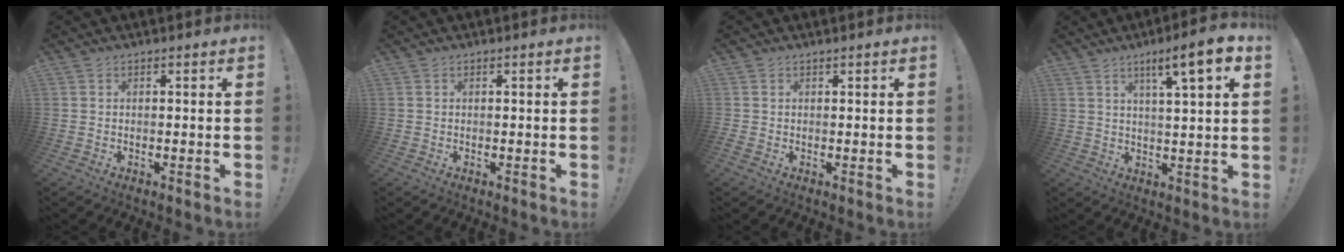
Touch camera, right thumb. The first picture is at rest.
{"total": 0.0}
{"total": 0.6, "force": [0.4, 0.4, 0.2], "torque": [-0.005, 0.001, 0.008]}
{"total": 9.7, "force": [4.9, 0.9, 8.3], "torque": [-0.116, -0.026, 0.071]}